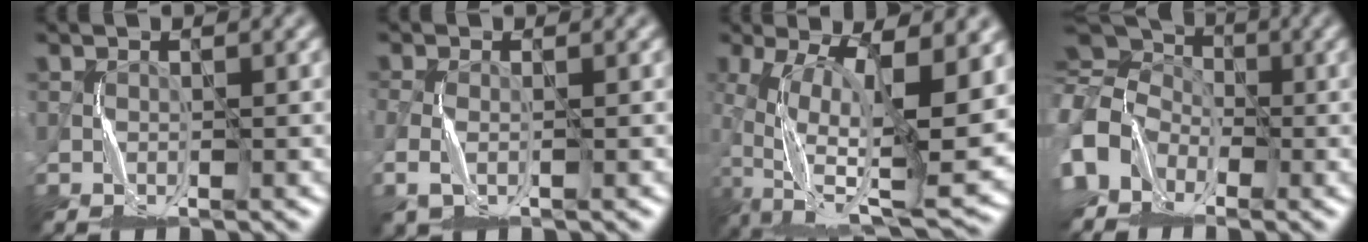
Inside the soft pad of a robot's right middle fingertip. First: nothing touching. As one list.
[{"total": 1.7, "force": [-0.7, 0.9, 1.2], "torque": [-0.043, -0.005, -0.016]}, {"total": 14.9, "force": [-3.0, 5.2, 13.6], "torque": [-0.243, -0.017, -0.041]}, {"total": 9.6, "force": [-0.9, 8.3, 4.7], "torque": [-0.107, 0.024, -0.053]}]